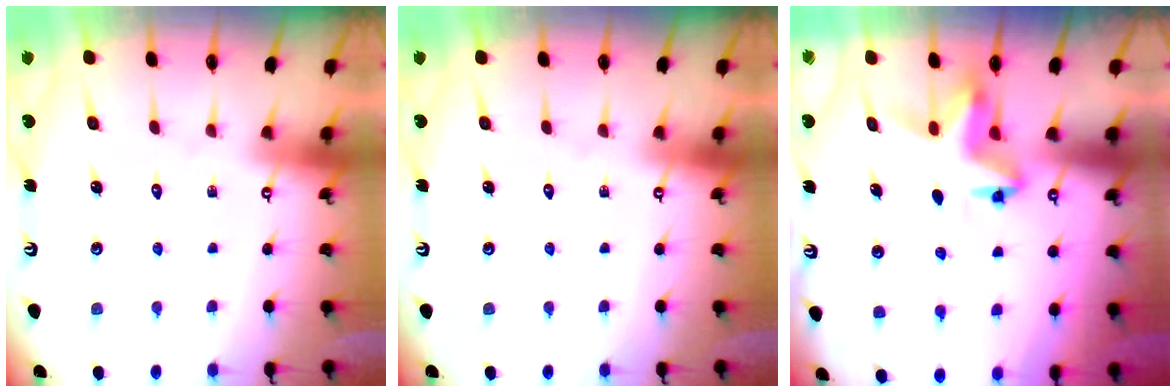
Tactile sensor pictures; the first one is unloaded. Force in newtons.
{"total": 0.0}
{"total": 5.5, "press": 5.5, "slide": 0.1}